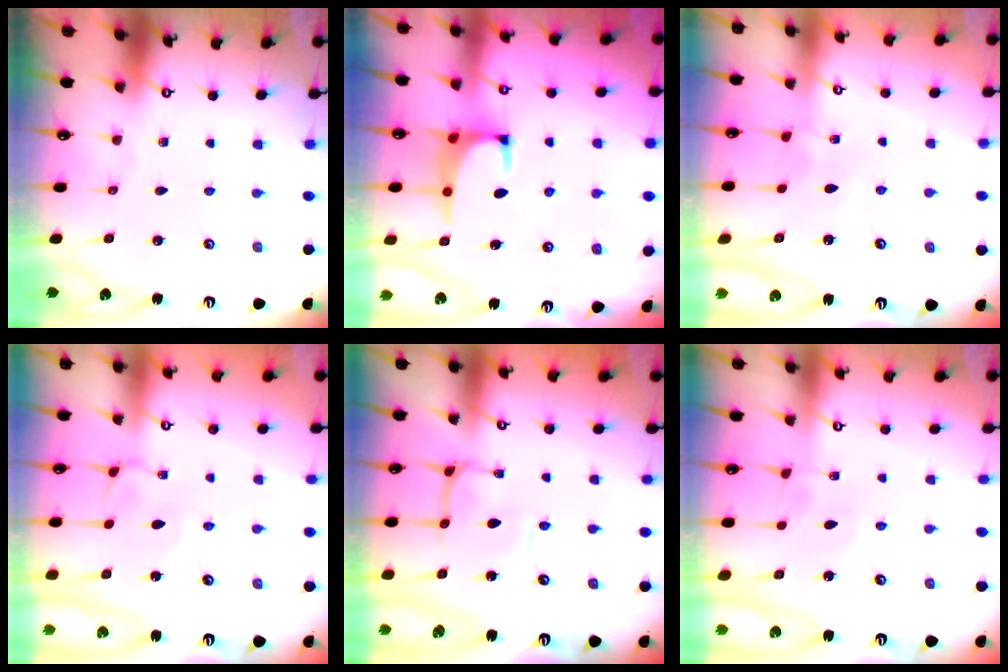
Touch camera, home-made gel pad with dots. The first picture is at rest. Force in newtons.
{"total": 1.8, "press": 1.7, "slide": 0.7}
{"total": 2.8, "press": 2.8, "slide": 0.4}
{"total": 3.7, "press": 3.7, "slide": 0.2}
{"total": 4.2, "press": 4.1, "slide": 0.8}
{"total": 1.3, "press": 1.3, "slide": 0.5}